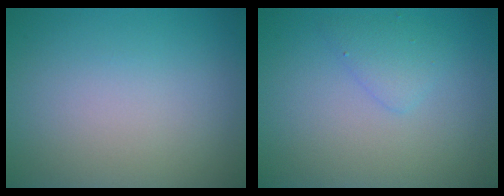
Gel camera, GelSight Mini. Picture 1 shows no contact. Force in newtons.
{"total": 1.7, "press": 1.6, "slide": 0.1}